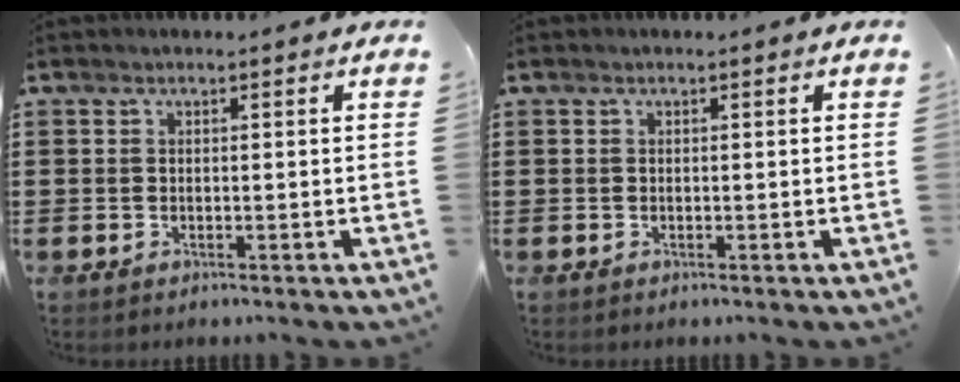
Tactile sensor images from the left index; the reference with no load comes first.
{"total": 0.0}